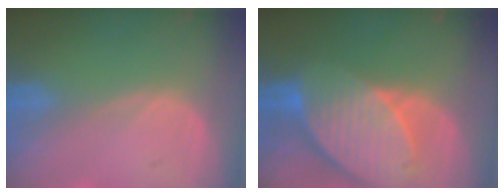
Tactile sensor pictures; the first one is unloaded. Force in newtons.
{"total": 10.6, "press": 9.4, "slide": 5.0}